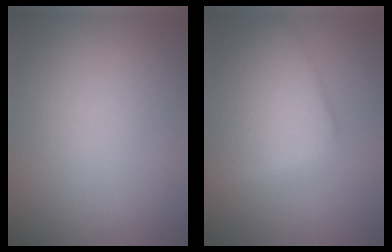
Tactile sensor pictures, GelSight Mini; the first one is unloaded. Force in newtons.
{"total": 5.7, "press": 5.7, "slide": 0.3}